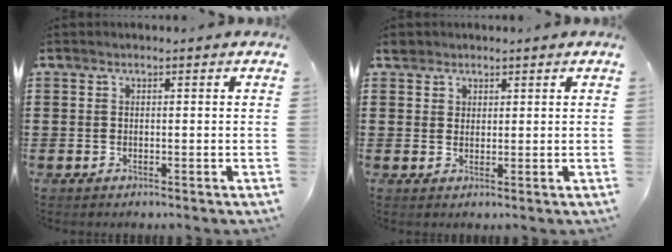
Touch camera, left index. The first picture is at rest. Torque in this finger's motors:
{"motor_torque": [0.28, 0.37, 0.07, 0.00]}